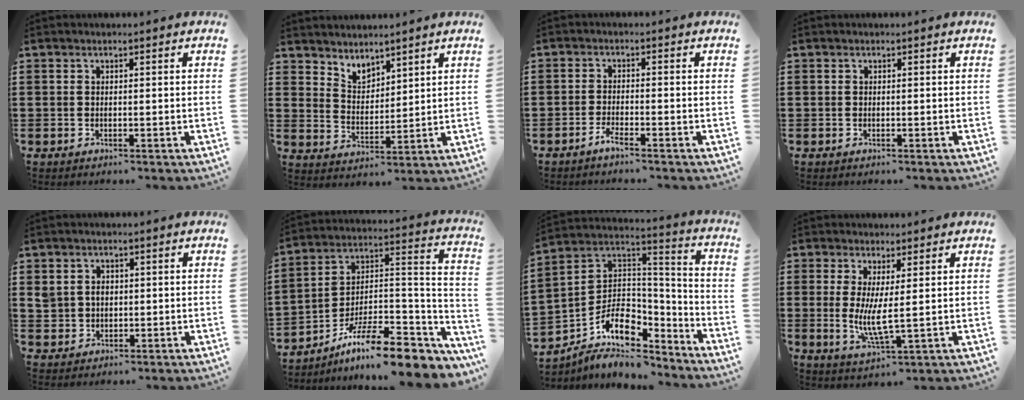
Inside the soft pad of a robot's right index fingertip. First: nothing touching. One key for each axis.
{"total": 3.6, "fx": 3.4, "fy": 1.2, "fz": -0.3, "tx": -0.010, "ty": -0.011, "tz": 0.064}
{"total": 2.1, "fx": -1.8, "fy": -0.1, "fz": 0.9, "tx": -0.024, "ty": -0.003, "tz": -0.037}
{"total": 0.0}
{"total": 2.6, "fx": 0.4, "fy": 2.3, "fz": 1.1, "tx": -0.031, "ty": 0.011, "tz": 0.005}
{"total": 11.6, "fx": -8.3, "fy": 3.1, "fz": 7.6, "tx": -0.125, "ty": 0.015, "tz": -0.150}
{"total": 8.4, "fx": -5.1, "fy": 5.6, "fz": 3.7, "tx": -0.071, "ty": -0.010, "tz": -0.092}
{"total": 5.6, "fx": 0.6, "fy": 1.2, "fz": 5.4, "tx": -0.103, "ty": -0.011, "tz": 0.008}